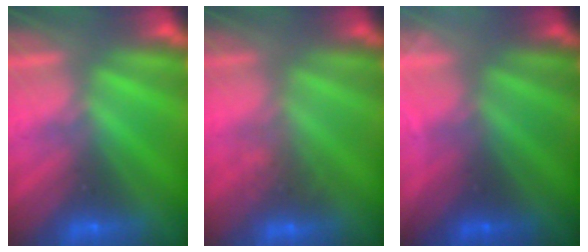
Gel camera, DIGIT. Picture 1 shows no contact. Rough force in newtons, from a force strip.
{"total": 2.8}
{"total": 2.6}